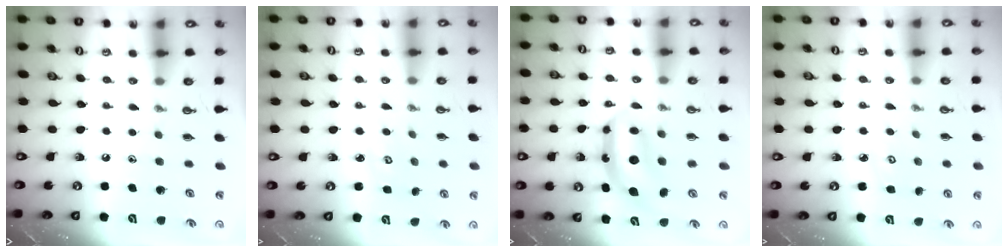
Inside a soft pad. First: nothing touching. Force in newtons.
{"total": 2.9, "press": 2.8, "slide": 0.3}
{"total": 7.0, "press": 7.0, "slide": 0.8}
{"total": 3.3, "press": 3.3, "slide": 0.4}